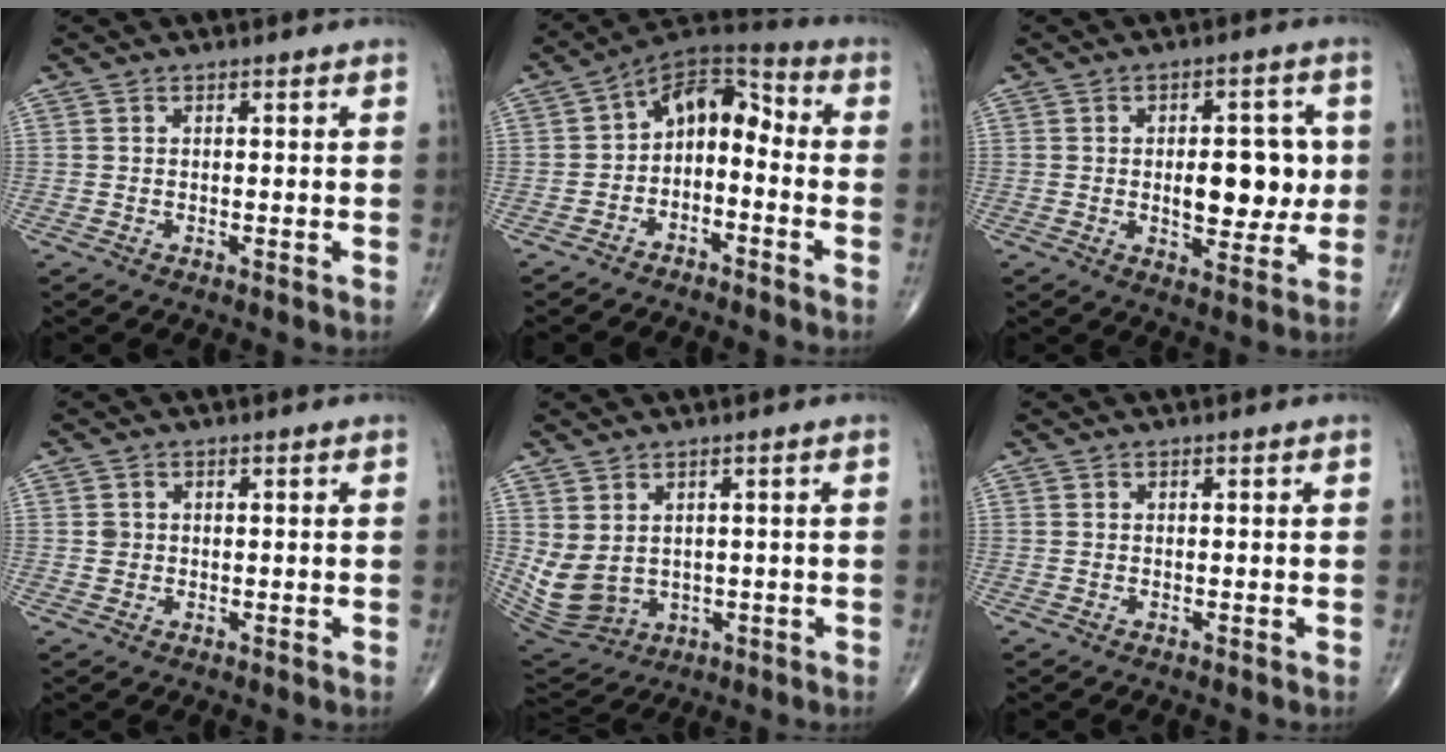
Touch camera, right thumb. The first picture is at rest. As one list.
[{"total": 10.2, "force": [-2.7, 6.4, 7.5], "torque": [-0.095, 0.069, -0.060]}, {"total": 11.4, "force": [0.2, 5.7, 9.9], "torque": [-0.104, 0.000, 0.010]}, {"total": 1.4, "force": [0.1, 1.3, 0.4], "torque": [-0.002, 0.001, 0.004]}, {"total": 8.8, "force": [0.8, 6.9, 5.4], "torque": [-0.100, -0.006, 0.045]}, {"total": 0.0}]